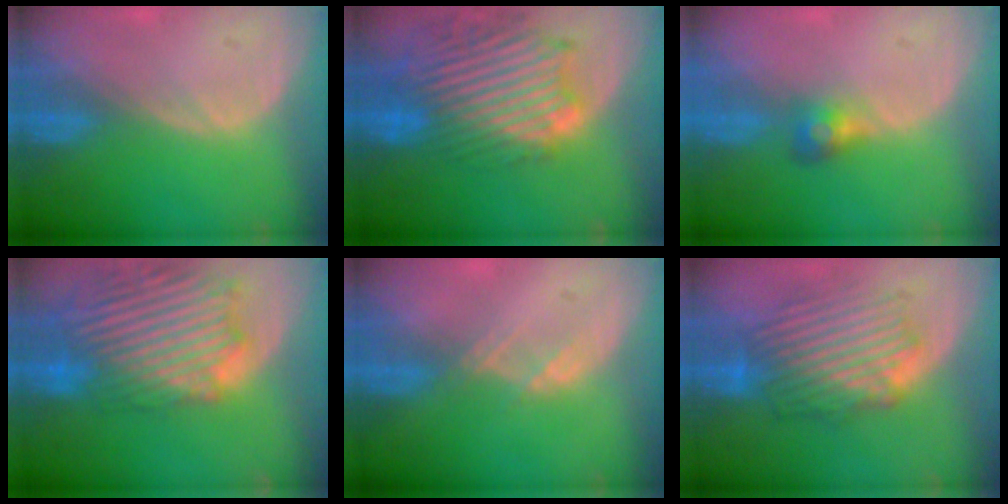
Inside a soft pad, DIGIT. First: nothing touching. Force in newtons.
{"total": 13.7, "press": 11.9, "slide": 6.9}
{"total": 2.8, "press": 2.7, "slide": 0.9}
{"total": 14.4, "press": 12.4, "slide": 7.4}
{"total": 1.5, "press": 1.4, "slide": 0.2}
{"total": 8.7, "press": 8.4, "slide": 2.1}